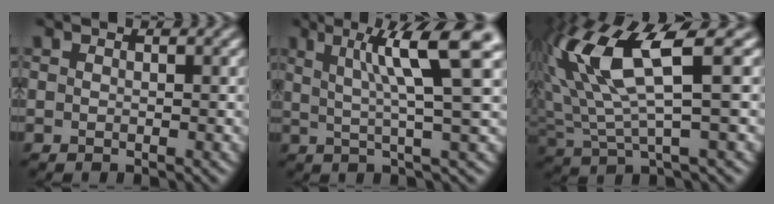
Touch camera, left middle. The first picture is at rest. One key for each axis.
{"total": 7.5, "fx": 3.4, "fy": 1.0, "fz": 6.7, "tx": -0.093, "ty": 0.022, "tz": 0.051}
{"total": 9.1, "fx": 3.8, "fy": 2.6, "fz": 7.9, "tx": -0.172, "ty": 0.012, "tz": 0.073}